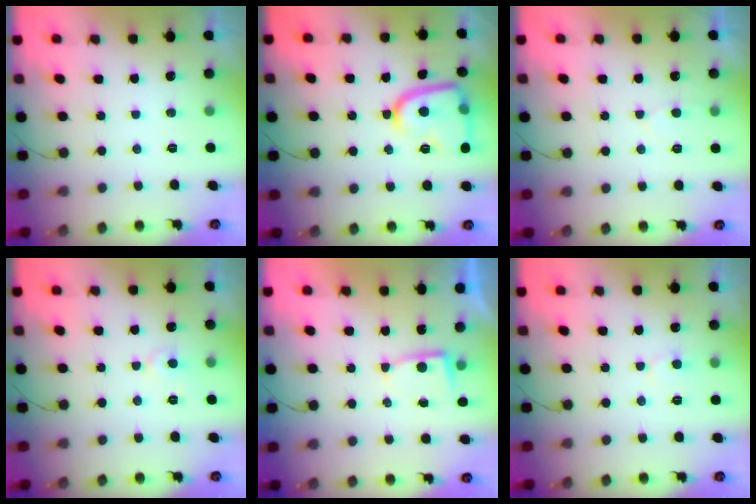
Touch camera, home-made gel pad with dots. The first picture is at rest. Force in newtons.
{"total": 14.1, "press": 14.1, "slide": 0.8}
{"total": 3.4, "press": 3.4, "slide": 0.5}
{"total": 4.3, "press": 4.3, "slide": 0.5}
{"total": 2.9, "press": 2.9, "slide": 0.4}
{"total": 6.1, "press": 6.1, "slide": 0.4}